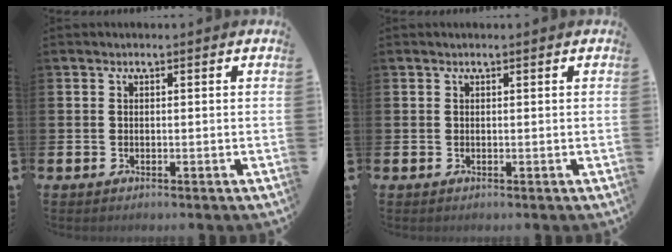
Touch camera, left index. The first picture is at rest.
{"total": 0.0}